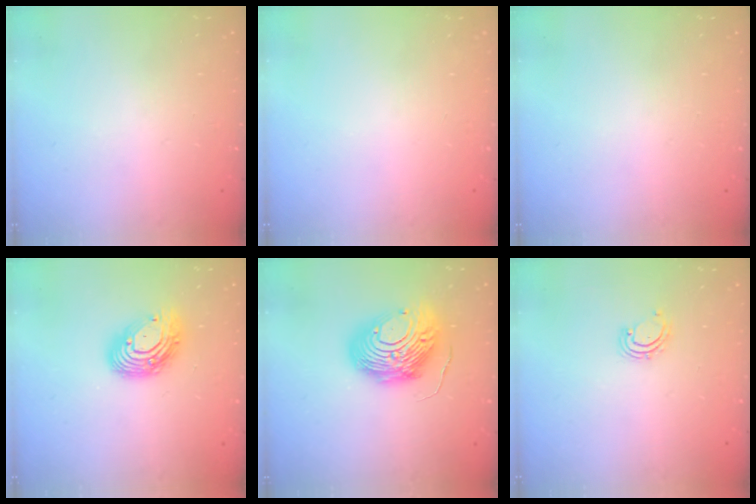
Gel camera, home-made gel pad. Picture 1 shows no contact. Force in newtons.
{"total": 0.0}
{"total": 0.0}
{"total": 13.1, "press": 13.1, "slide": 1.1}
{"total": 15.5, "press": 15.4, "slide": 1.7}
{"total": 2.9, "press": 2.9, "slide": 0.4}